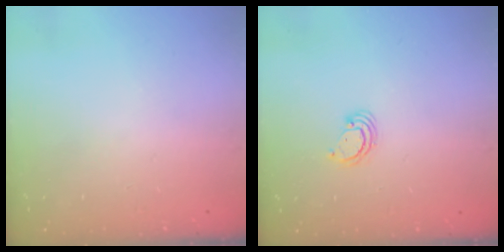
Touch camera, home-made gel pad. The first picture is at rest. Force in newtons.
{"total": 2.7, "press": 2.7, "slide": 0.2}